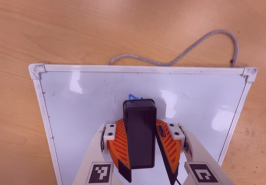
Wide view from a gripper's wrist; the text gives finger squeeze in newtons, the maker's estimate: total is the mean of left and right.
{"total": 11.8, "left": 13.8, "right": 9.8}